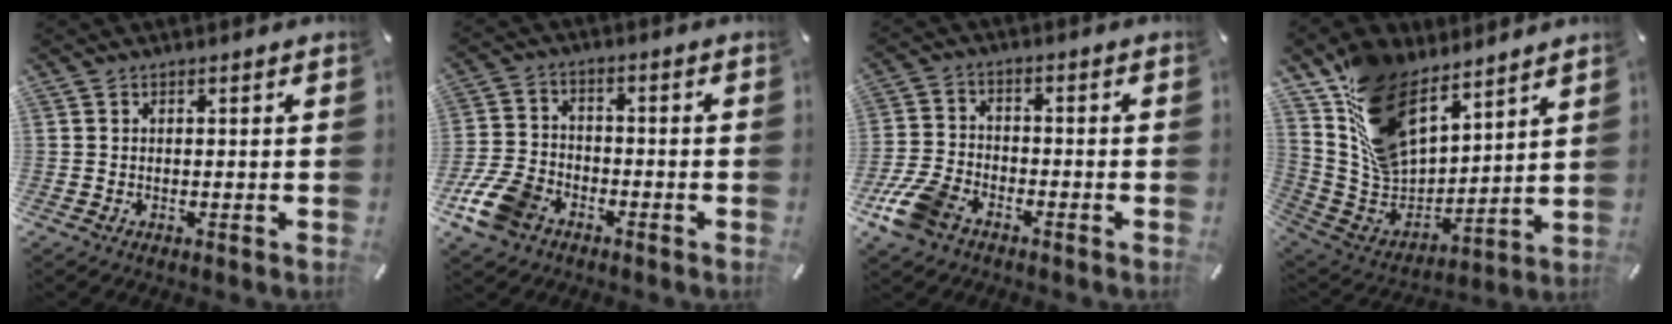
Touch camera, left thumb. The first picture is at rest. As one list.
[{"total": 10.2, "force": [-5.8, 6.6, 5.1], "torque": [-0.121, 0.026, -0.110]}, {"total": 9.3, "force": [-6.0, 5.4, 4.8], "torque": [-0.115, 0.021, -0.117]}, {"total": 16.9, "force": [11.4, 9.8, 7.8], "torque": [-0.162, -0.074, 0.217]}]